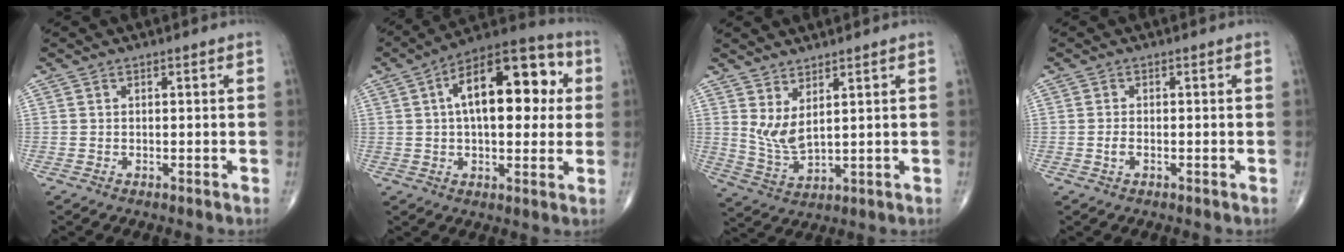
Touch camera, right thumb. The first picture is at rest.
{"total": 19.7, "force": [4.0, 9.8, 16.7], "torque": [-0.218, 0.024, 0.047]}
{"total": 6.3, "force": [2.7, 2.1, 5.3], "torque": [-0.112, -0.031, 0.064]}
{"total": 1.4, "force": [-0.4, 0.7, 1.1], "torque": [-0.024, 0.001, -0.009]}